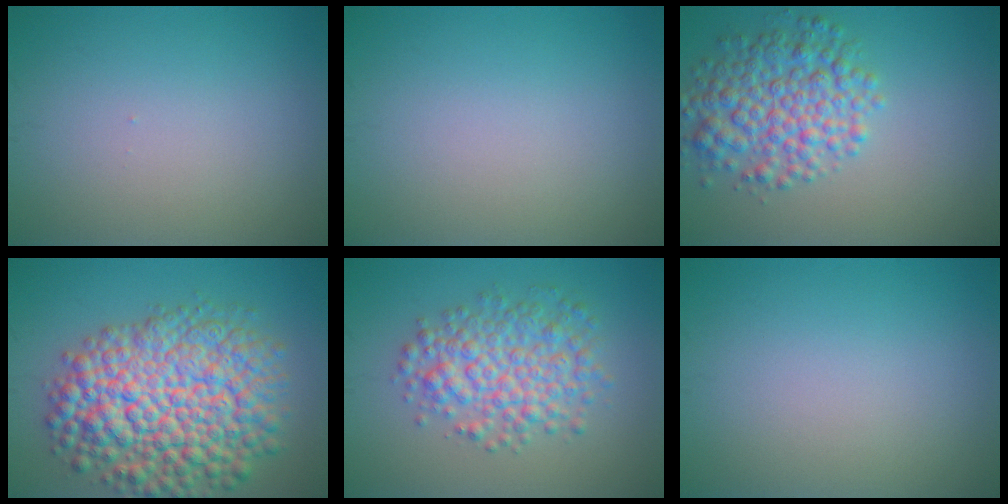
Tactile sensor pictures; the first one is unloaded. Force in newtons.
{"total": 0.0}
{"total": 5.9, "press": 5.9, "slide": 0.1}
{"total": 12.2, "press": 12.2, "slide": 0.5}
{"total": 5.4, "press": 5.4, "slide": 0.1}
{"total": 0.0}